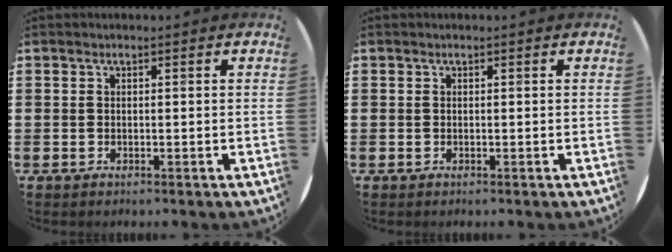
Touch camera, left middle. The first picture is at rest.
{"total": 0.0}